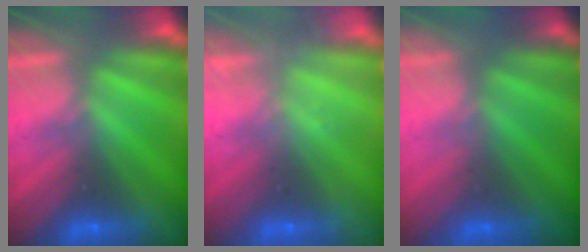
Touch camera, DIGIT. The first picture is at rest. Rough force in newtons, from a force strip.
{"total": 2.2}
{"total": 2.4}